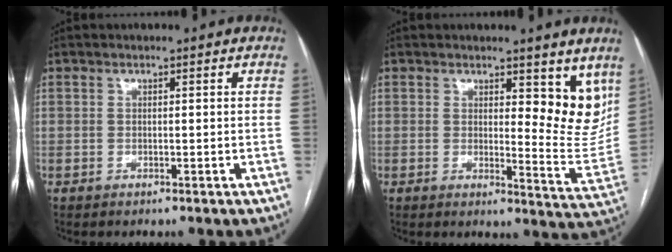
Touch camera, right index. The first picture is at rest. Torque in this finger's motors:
{"motor_torque": [0.19, 0.20, 0.03, 0.01]}